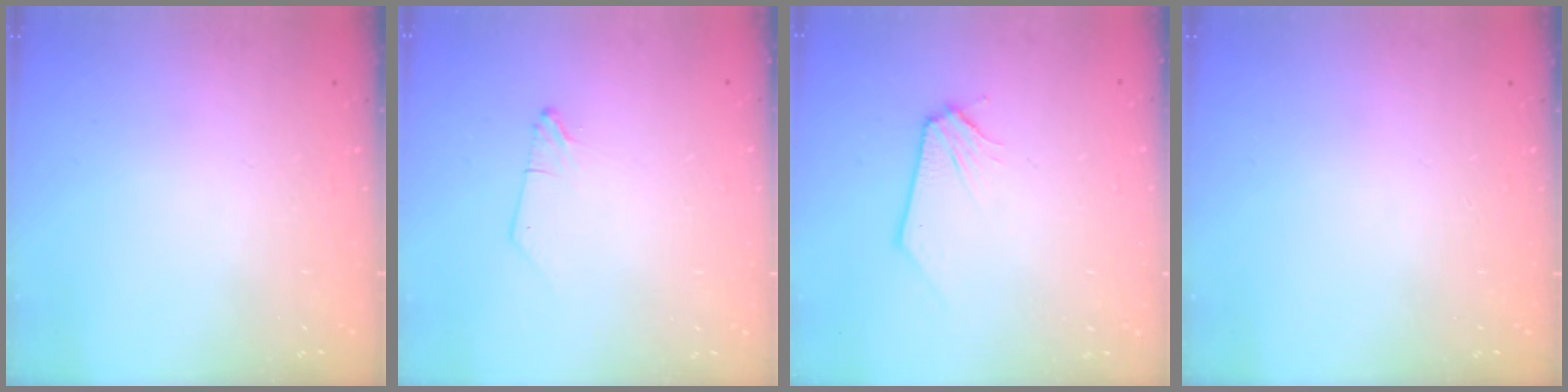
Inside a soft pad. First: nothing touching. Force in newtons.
{"total": 0.0}
{"total": 0.0}
{"total": 0.0}